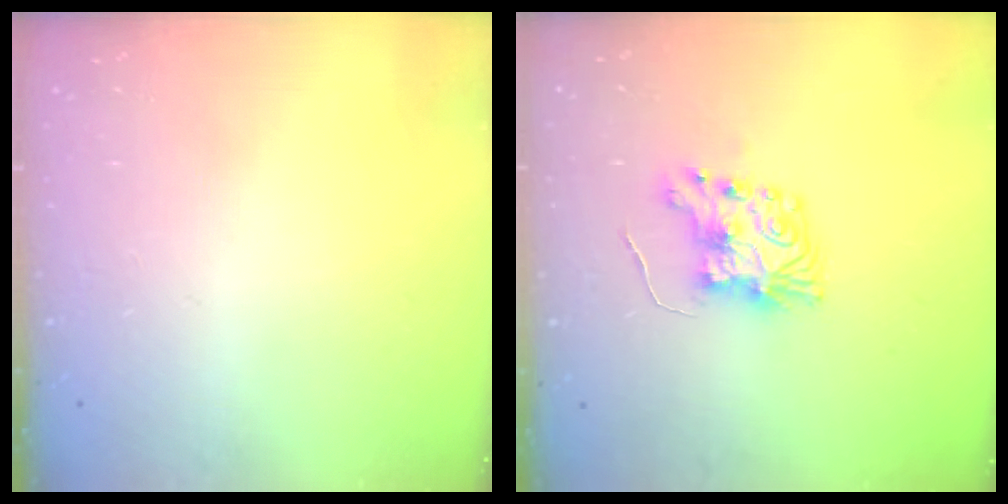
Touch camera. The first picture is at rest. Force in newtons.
{"total": 9.1, "press": 9.1, "slide": 0.3}